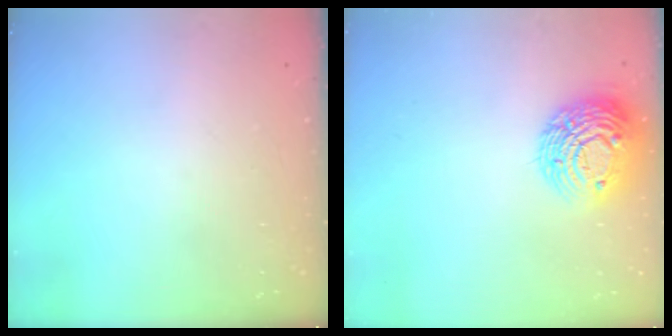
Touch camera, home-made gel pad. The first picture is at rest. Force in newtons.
{"total": 13.6, "press": 13.6, "slide": 0.9}